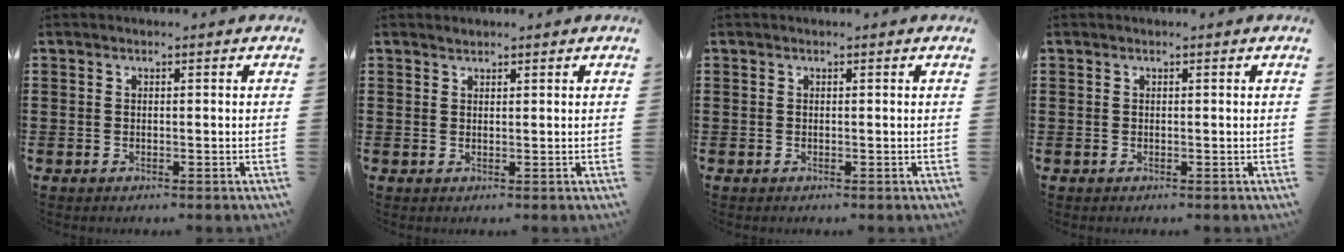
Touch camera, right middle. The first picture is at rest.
{"total": 0.8, "force": [0.8, 0.1, -0.2], "torque": [0.001, -0.001, 0.016]}
{"total": 0.0}
{"total": 0.0}